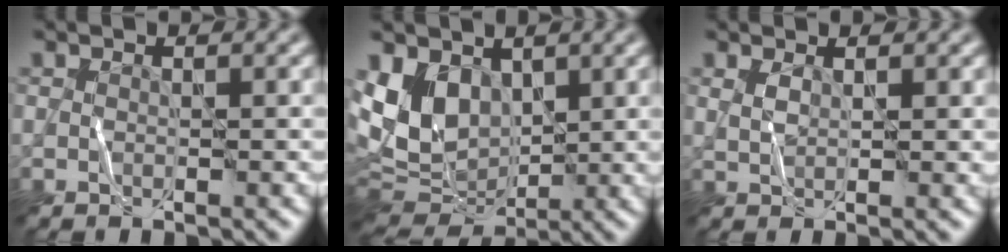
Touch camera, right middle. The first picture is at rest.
{"total": 6.2, "force": [2.2, 4.3, 4.0], "torque": [-0.099, -0.007, 0.045]}
{"total": 0.7, "force": [0.5, 0.0, 0.5], "torque": [-0.019, 0.004, 0.018]}